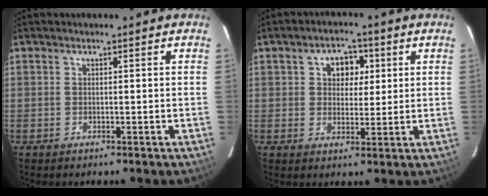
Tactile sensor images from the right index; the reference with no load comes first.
{"total": 5.8, "force": [1.9, 4.4, 3.2], "torque": [-0.049, 0.018, 0.031]}